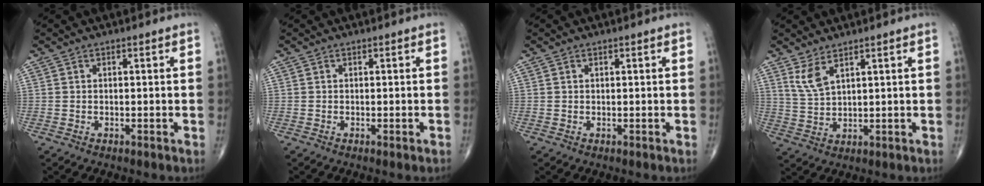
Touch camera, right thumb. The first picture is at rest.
{"total": 0.7, "force": [-0.3, 0.0, 0.6], "torque": [-0.011, -0.002, -0.003]}
{"total": 0.0}
{"total": 4.5, "force": [2.9, 1.4, 3.1], "torque": [-0.069, -0.020, 0.068]}